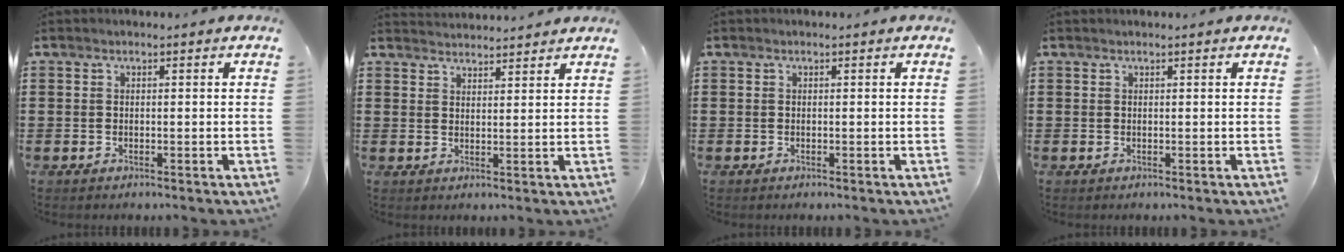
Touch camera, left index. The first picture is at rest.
{"total": 2.6, "force": [2.5, -0.1, -0.4], "torque": [0.000, -0.008, 0.049]}
{"total": 0.0}
{"total": 0.0}